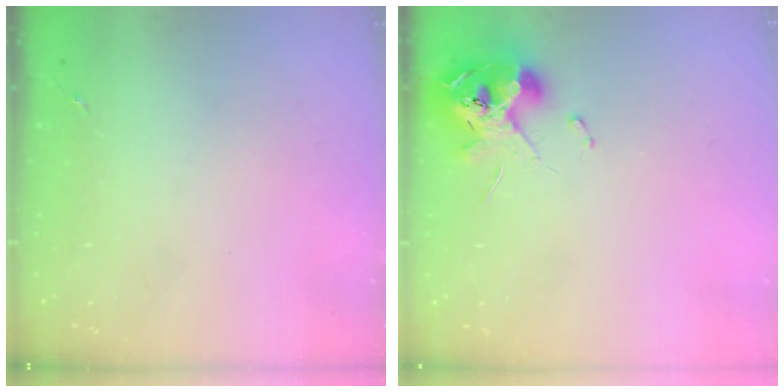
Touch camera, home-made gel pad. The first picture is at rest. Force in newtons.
{"total": 10.9, "press": 10.8, "slide": 1.8}